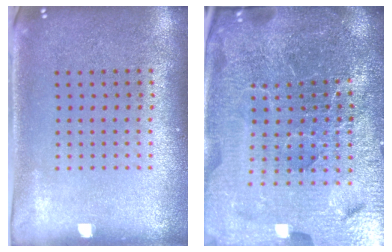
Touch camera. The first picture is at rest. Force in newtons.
{"total": 6.9, "press": 6.0, "slide": 3.4}